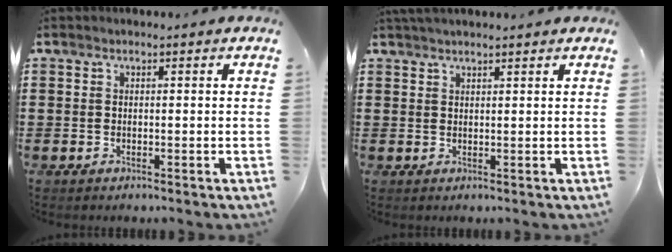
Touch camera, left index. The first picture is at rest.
{"total": 1.7, "force": [1.6, 0.1, 0.7], "torque": [-0.015, 0.001, 0.030]}